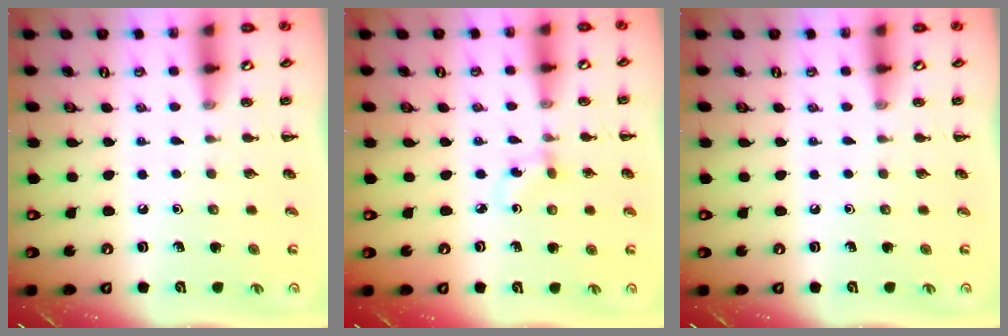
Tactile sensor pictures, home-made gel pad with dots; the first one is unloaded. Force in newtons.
{"total": 2.2, "press": 2.0, "slide": 0.9}
{"total": 0.0}